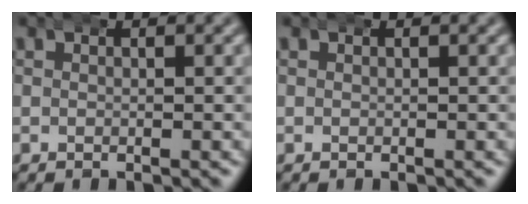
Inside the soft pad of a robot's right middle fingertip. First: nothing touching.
{"total": 0.0}